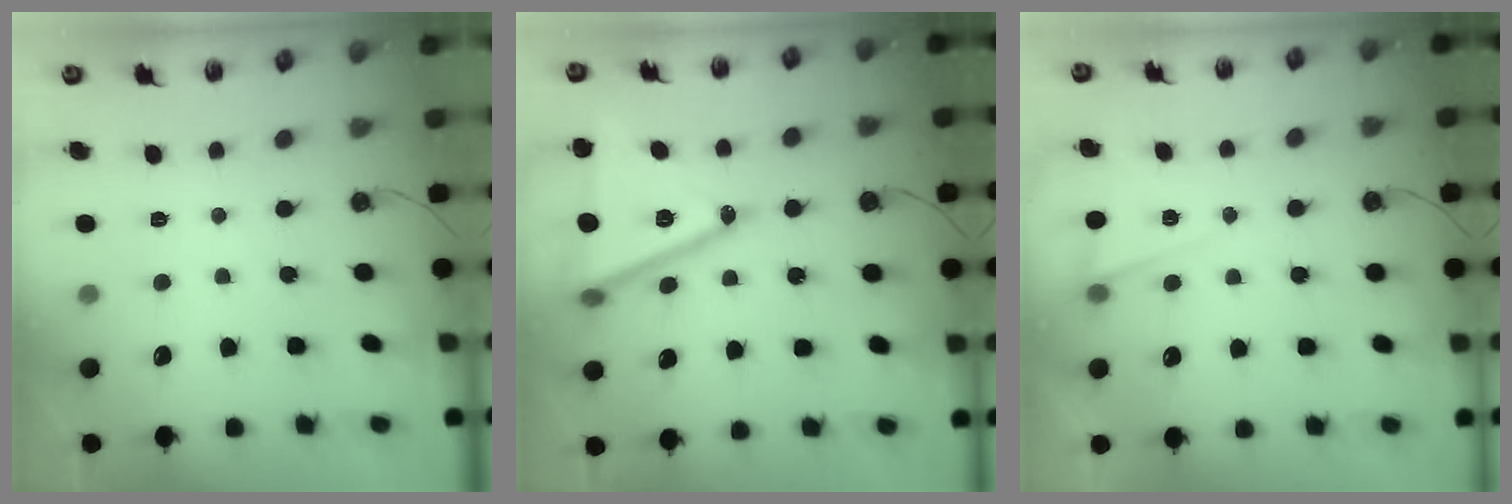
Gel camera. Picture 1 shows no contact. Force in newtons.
{"total": 21.4, "press": 21.1, "slide": 3.5}
{"total": 5.2, "press": 3.8, "slide": 3.6}